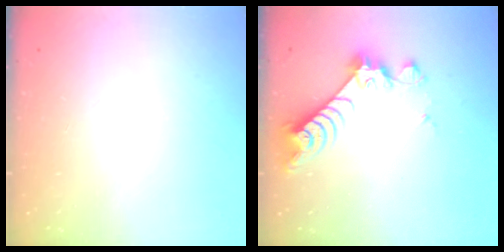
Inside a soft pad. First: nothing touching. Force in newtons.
{"total": 8.1, "press": 8.1, "slide": 0.7}